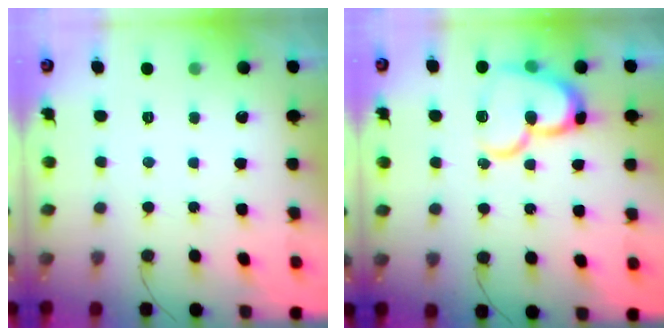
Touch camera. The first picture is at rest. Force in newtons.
{"total": 16.1, "press": 16.1, "slide": 1.5}